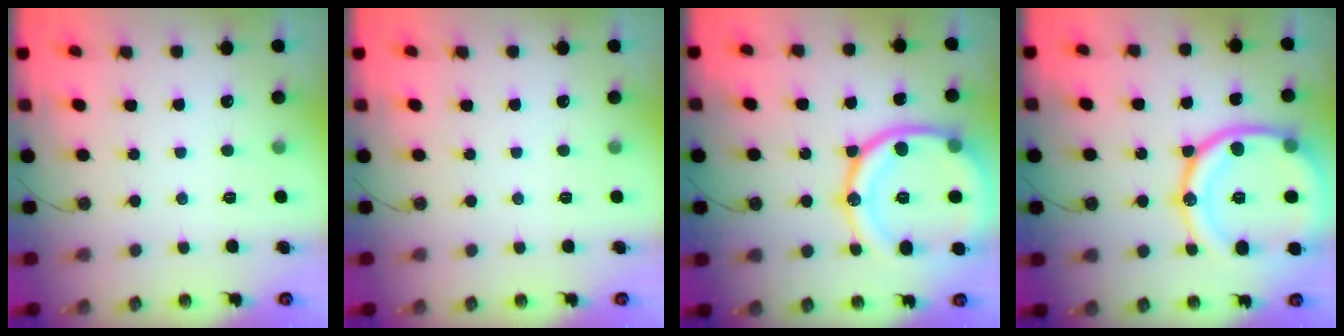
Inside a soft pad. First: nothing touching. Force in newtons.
{"total": 0.0}
{"total": 24.2, "press": 24.0, "slide": 2.7}
{"total": 24.2, "press": 24.0, "slide": 2.7}